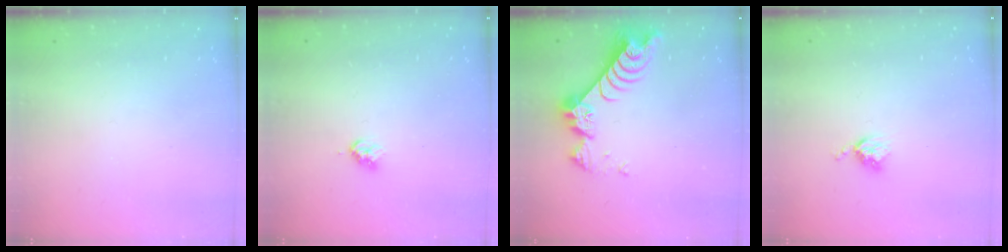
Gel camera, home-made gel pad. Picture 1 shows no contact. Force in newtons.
{"total": 2.9, "press": 2.9, "slide": 0.4}
{"total": 8.9, "press": 8.8, "slide": 0.8}
{"total": 3.5, "press": 3.5, "slide": 0.4}